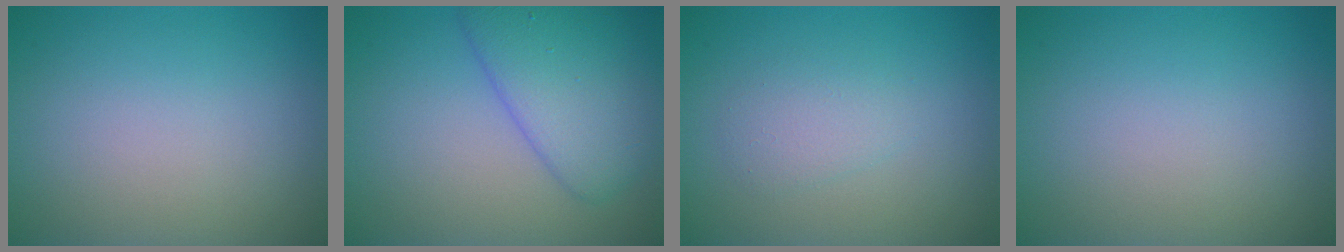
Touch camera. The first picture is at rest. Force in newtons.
{"total": 5.4, "press": 5.4, "slide": 0.2}
{"total": 1.8, "press": 1.8, "slide": 0.1}
{"total": 0.0}